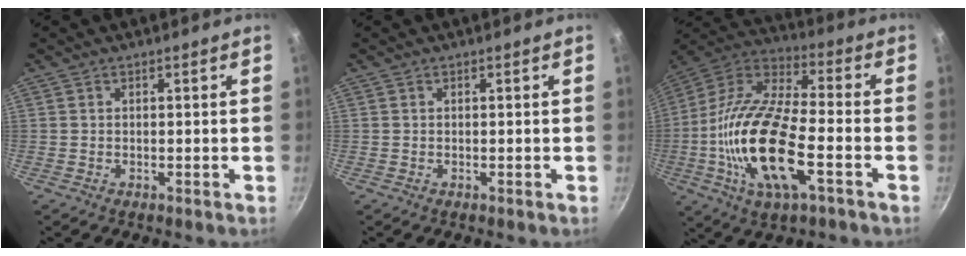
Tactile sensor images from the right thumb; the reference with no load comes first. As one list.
[{"total": 0.0}, {"total": 23.0, "force": [-5.9, 9.0, 20.3], "torque": [-0.421, 0.022, -0.101]}]